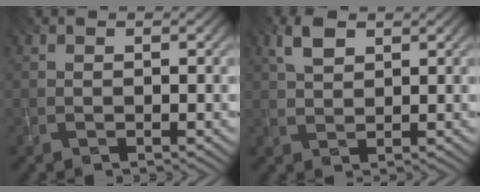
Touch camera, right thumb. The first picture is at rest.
{"total": 2.0, "force": [1.2, 0.6, 1.6], "torque": [-0.037, 0.002, 0.029]}